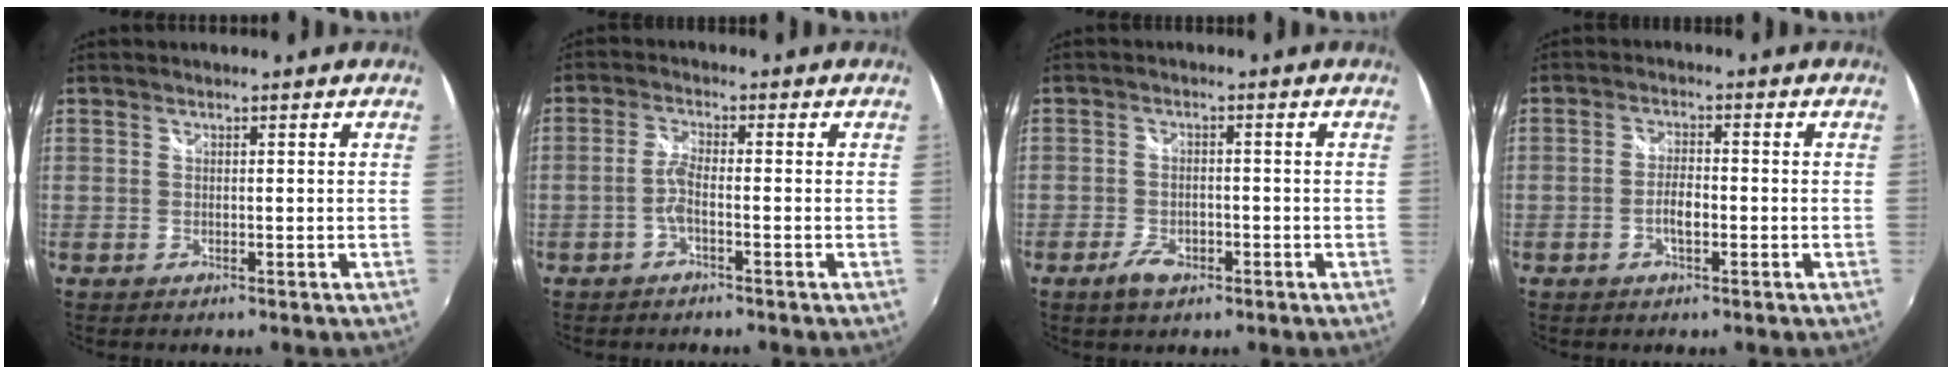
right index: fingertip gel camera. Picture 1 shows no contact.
{"total": 2.7, "force": [-1.3, 0.3, 2.4], "torque": [-0.058, 0.005, -0.028]}
{"total": 4.4, "force": [-2.6, 2.4, 2.6], "torque": [-0.063, -0.004, -0.044]}
{"total": 3.5, "force": [-1.3, 1.3, 3.0], "torque": [-0.062, 0.003, -0.024]}